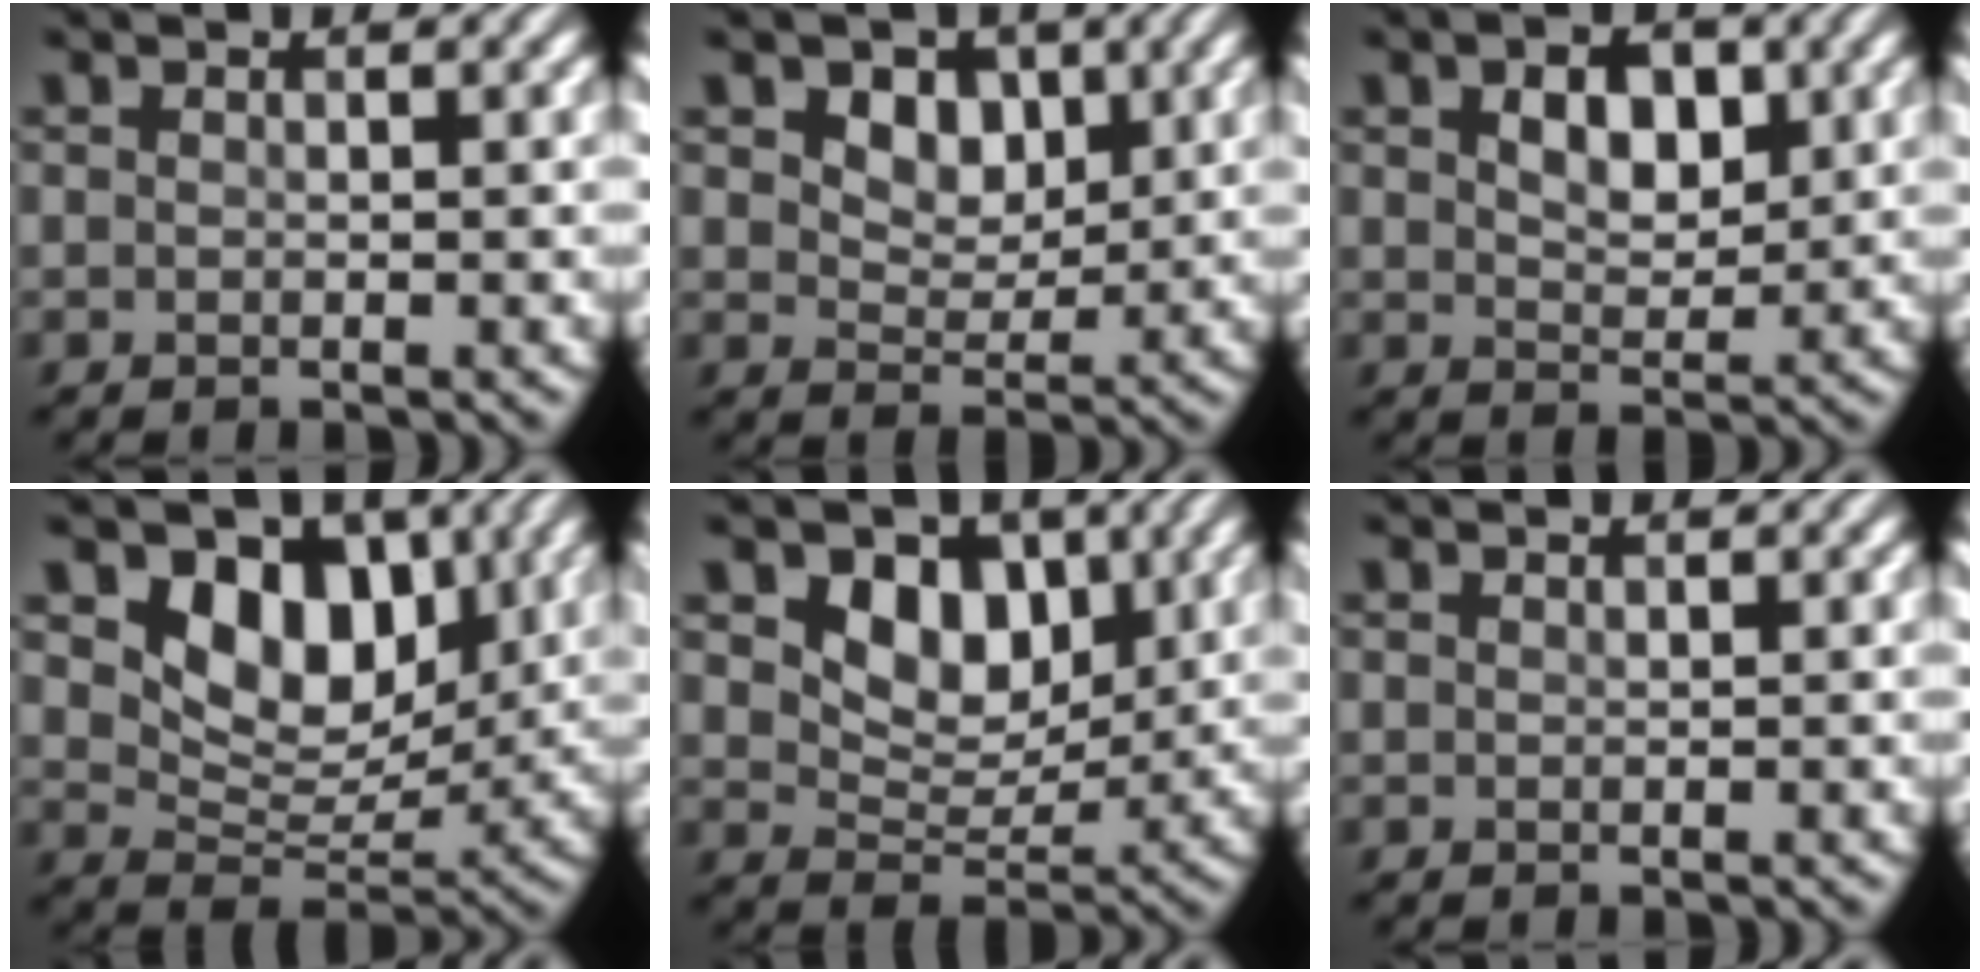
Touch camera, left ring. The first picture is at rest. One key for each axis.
{"total": 3.9, "fx": 1.8, "fy": 2.8, "fz": 2.1, "tx": -0.043, "ty": -0.014, "tz": 0.029}
{"total": 4.2, "fx": 1.4, "fy": 2.5, "fz": 3.0, "tx": -0.052, "ty": 0.002, "tz": 0.023}
{"total": 7.2, "fx": 2.9, "fy": 4.9, "fz": 4.5, "tx": -0.072, "ty": -0.016, "tz": 0.044}
{"total": 5.2, "fx": 2.2, "fy": 3.6, "fz": 3.0, "tx": -0.054, "ty": -0.011, "tz": 0.029}
{"total": 0.0}